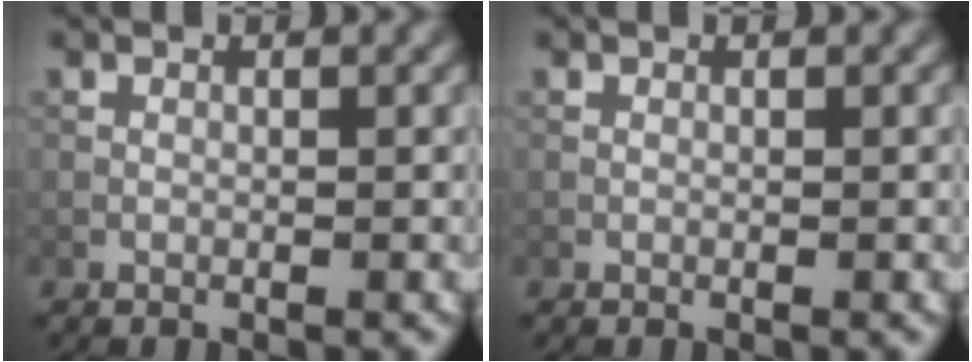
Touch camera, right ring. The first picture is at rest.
{"total": 0.0}